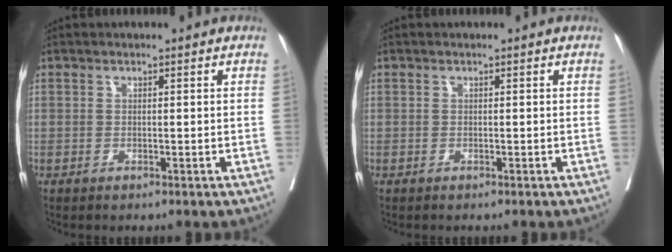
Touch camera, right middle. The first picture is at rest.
{"total": 0.0}